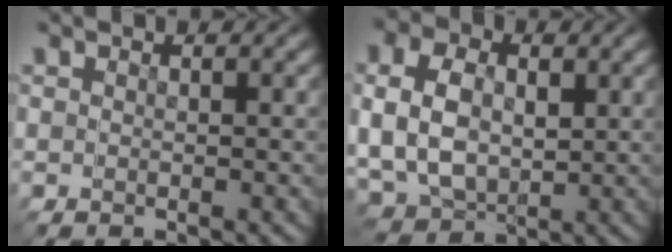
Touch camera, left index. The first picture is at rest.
{"total": 6.2, "force": [-0.3, 6.1, 1.0], "torque": [-0.034, -0.016, -0.004]}